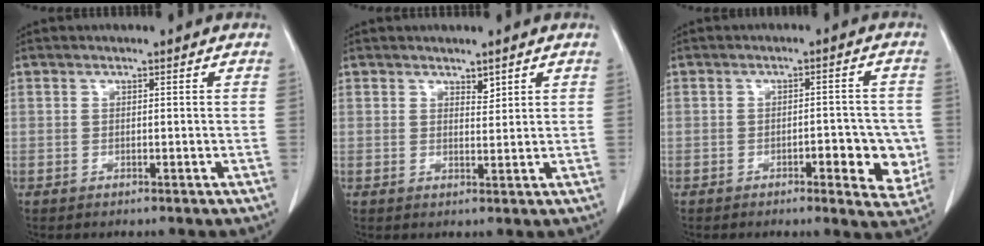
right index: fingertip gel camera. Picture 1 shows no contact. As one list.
[{"total": 1.5, "force": [1.2, 0.6, 0.7], "torque": [-0.008, -0.005, 0.019]}, {"total": 7.1, "force": [-2.0, 2.3, 6.4], "torque": [-0.069, 0.000, -0.020]}]